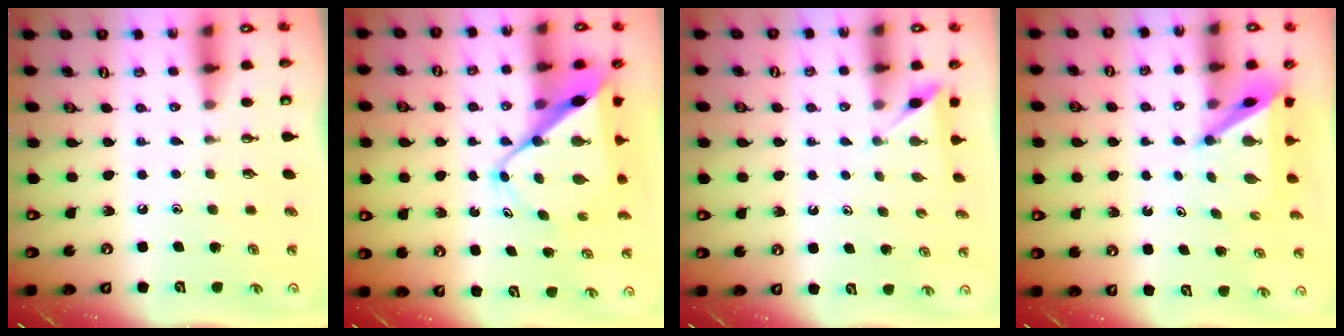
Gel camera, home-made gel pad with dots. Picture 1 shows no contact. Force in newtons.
{"total": 12.1, "press": 12.1, "slide": 1.1}
{"total": 2.1, "press": 2.1, "slide": 0.2}
{"total": 6.0, "press": 5.9, "slide": 0.6}